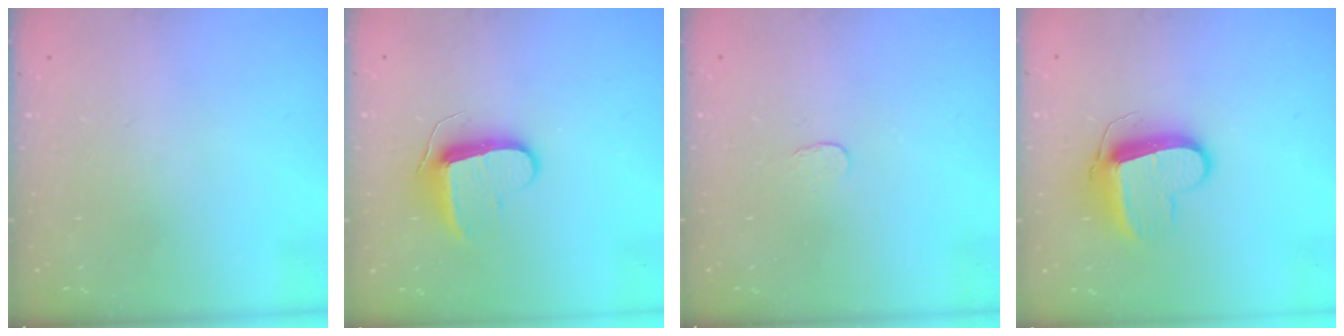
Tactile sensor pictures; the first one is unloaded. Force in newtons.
{"total": 9.1, "press": 9.1, "slide": 0.3}
{"total": 2.6, "press": 2.6, "slide": 0.2}
{"total": 10.3, "press": 10.3, "slide": 0.5}